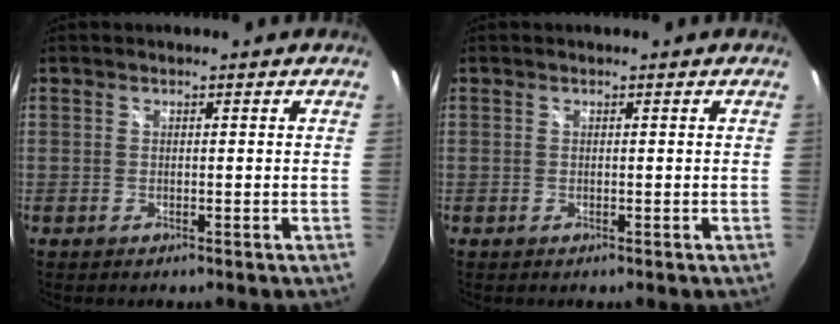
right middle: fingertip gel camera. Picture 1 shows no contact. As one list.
[{"total": 0.0}]